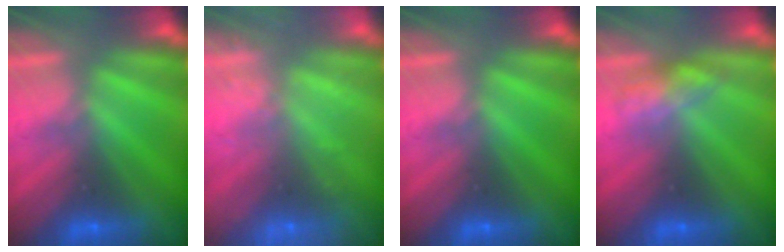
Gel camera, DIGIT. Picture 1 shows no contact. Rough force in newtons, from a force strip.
{"total": 9.4}
{"total": 0.0}
{"total": 2.7}